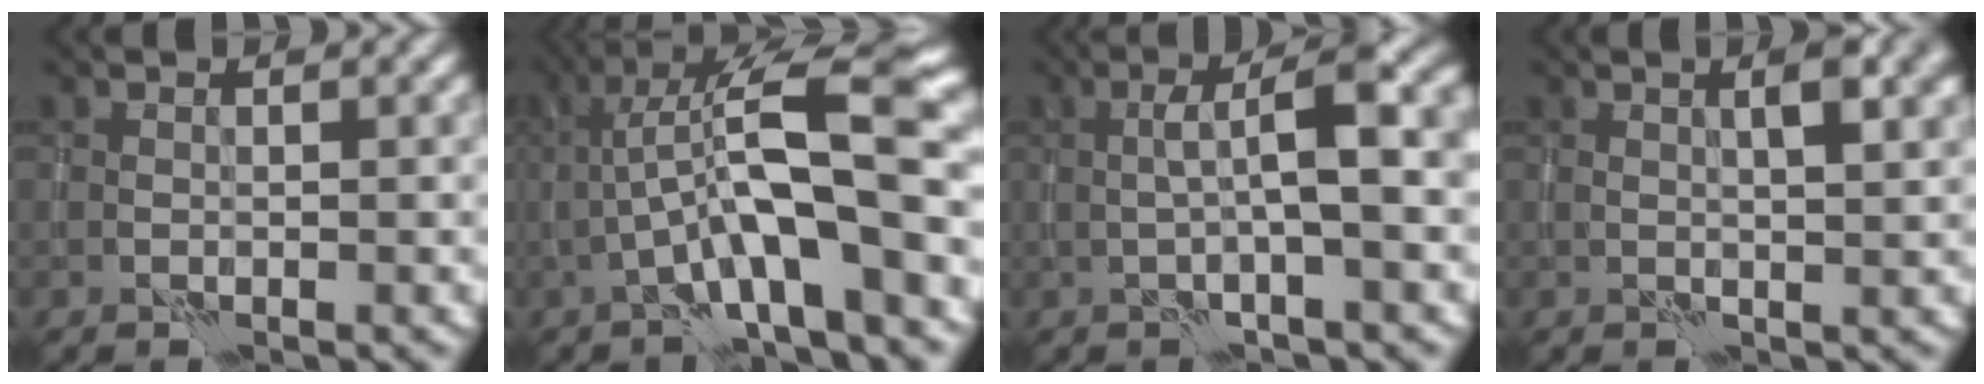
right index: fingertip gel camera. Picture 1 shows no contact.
{"total": 11.0, "force": [-1.2, 2.6, 10.6], "torque": [-0.183, 0.028, -0.022]}
{"total": 6.4, "force": [0.5, 1.2, 6.3], "torque": [-0.101, 0.017, 0.004]}
{"total": 3.8, "force": [1.2, 1.1, 3.5], "torque": [-0.040, 0.012, 0.011]}